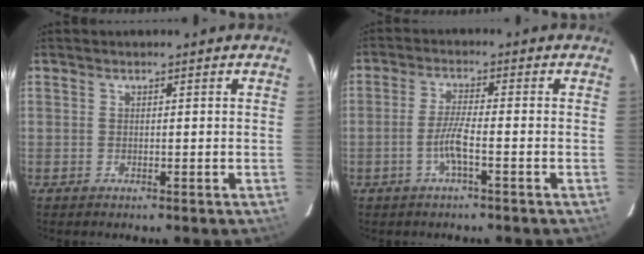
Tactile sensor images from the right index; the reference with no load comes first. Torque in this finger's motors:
{"motor_torque": [0.20, 0.05, 0.13, 0.05]}